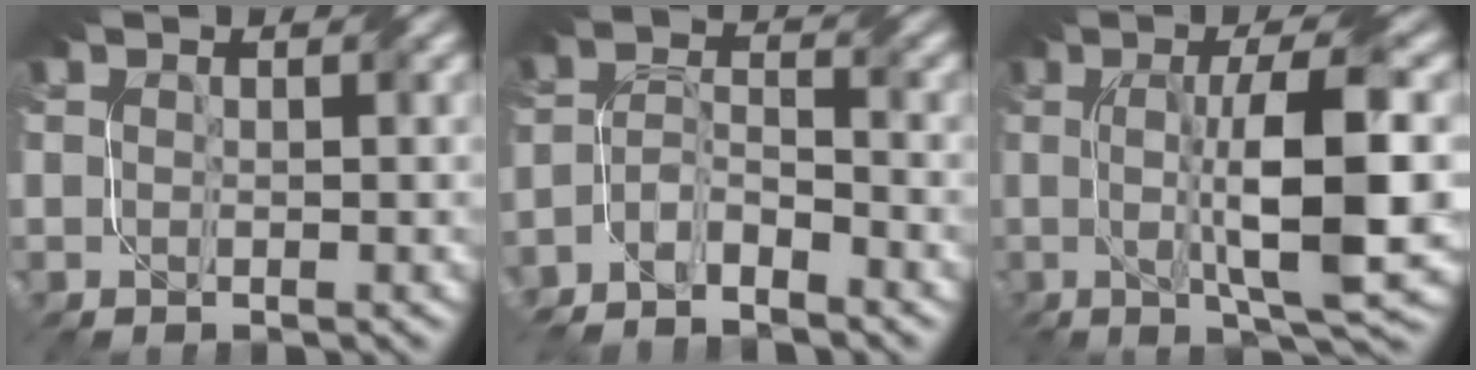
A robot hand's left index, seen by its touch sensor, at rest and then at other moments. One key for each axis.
{"total": 4.5, "fx": -3.7, "fy": 1.3, "fz": 2.2, "tx": -0.043, "ty": -0.005, "tz": -0.073}
{"total": 10.3, "fx": -0.1, "fy": 2.4, "fz": 10.0, "tx": -0.149, "ty": 0.003, "tz": 0.009}